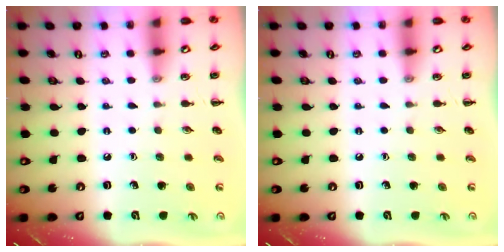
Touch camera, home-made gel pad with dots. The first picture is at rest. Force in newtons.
{"total": 0.0}